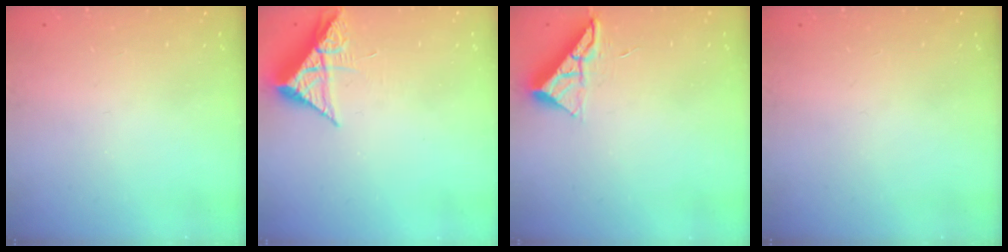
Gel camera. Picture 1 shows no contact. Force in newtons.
{"total": 7.0, "press": 7.0, "slide": 0.3}
{"total": 7.1, "press": 7.1, "slide": 0.4}
{"total": 0.0}